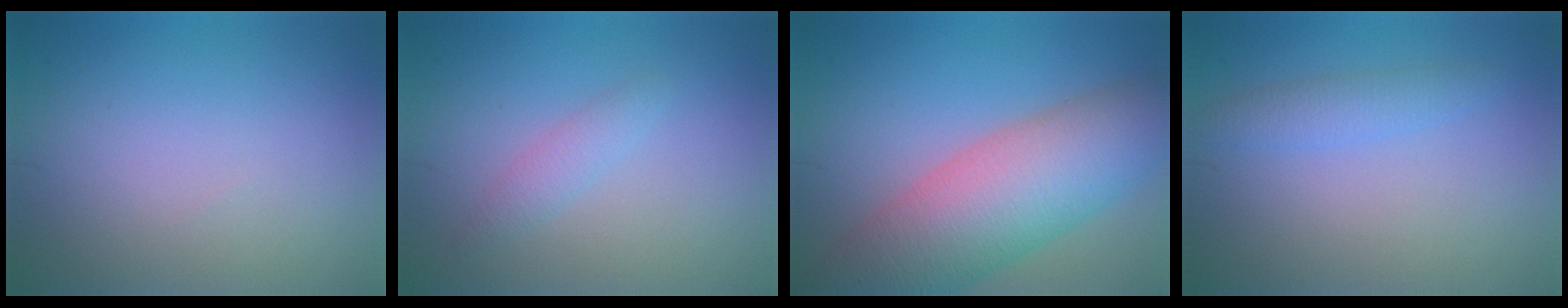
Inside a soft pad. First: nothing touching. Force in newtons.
{"total": 1.6, "press": 1.6, "slide": 0.2}
{"total": 10.9, "press": 10.9, "slide": 0.4}
{"total": 2.0, "press": 1.9, "slide": 0.2}